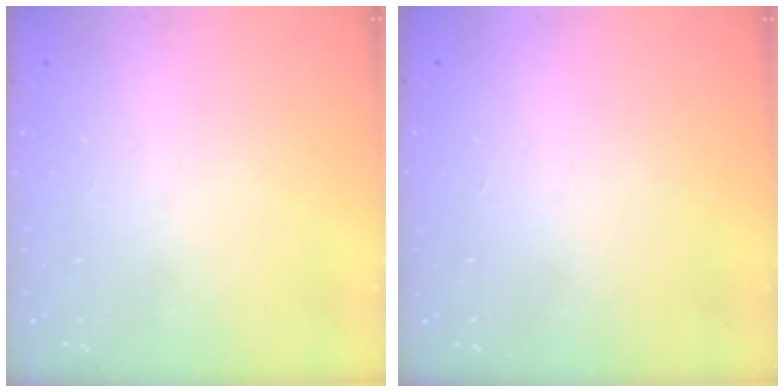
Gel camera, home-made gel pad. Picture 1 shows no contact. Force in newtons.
{"total": 1.5, "press": 1.5, "slide": 0.1}